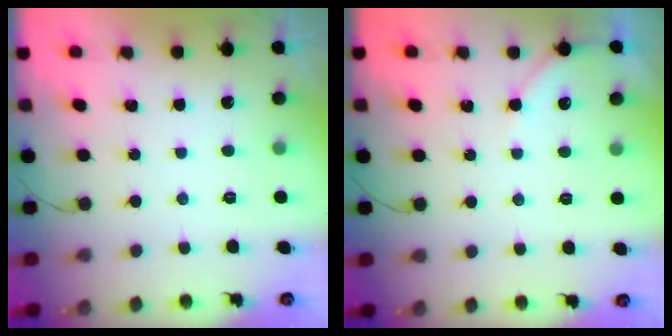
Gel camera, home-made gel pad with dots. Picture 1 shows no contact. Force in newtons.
{"total": 3.9, "press": 3.9, "slide": 0.5}